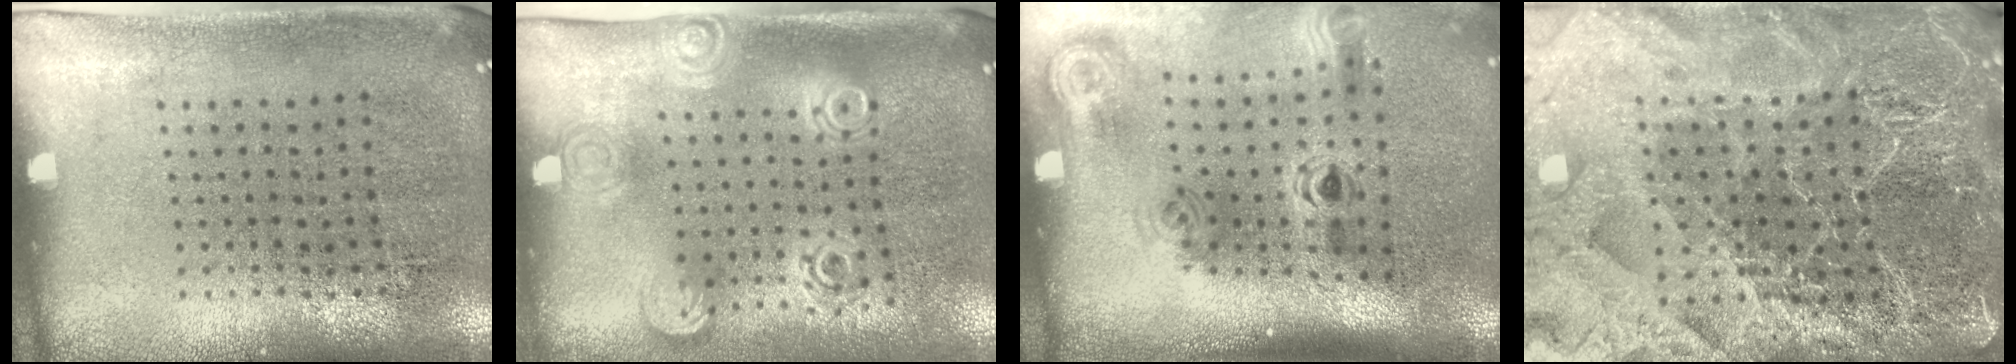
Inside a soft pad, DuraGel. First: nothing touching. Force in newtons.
{"total": 1.7, "press": 1.3, "slide": 1.1}
{"total": 1.9, "press": 1.3, "slide": 1.5}
{"total": 5.0, "press": 4.5, "slide": 2.3}